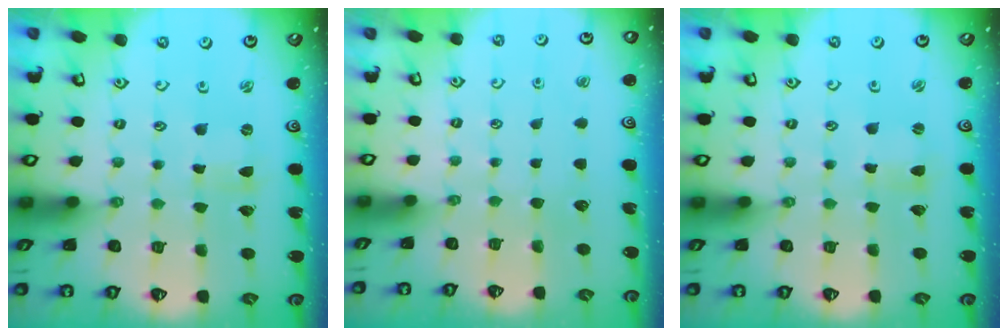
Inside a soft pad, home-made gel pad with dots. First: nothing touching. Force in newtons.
{"total": 0.0}
{"total": 0.6, "press": 0.6, "slide": 0.2}